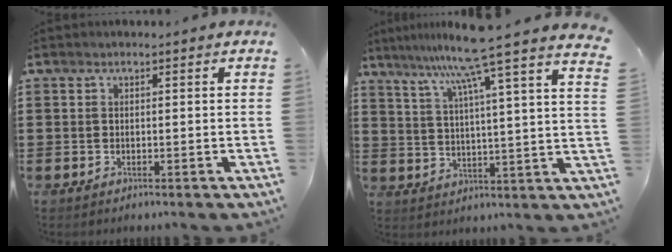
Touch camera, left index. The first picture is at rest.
{"total": 9.6, "force": [8.1, -1.9, 4.7], "torque": [-0.119, -0.059, 0.127]}